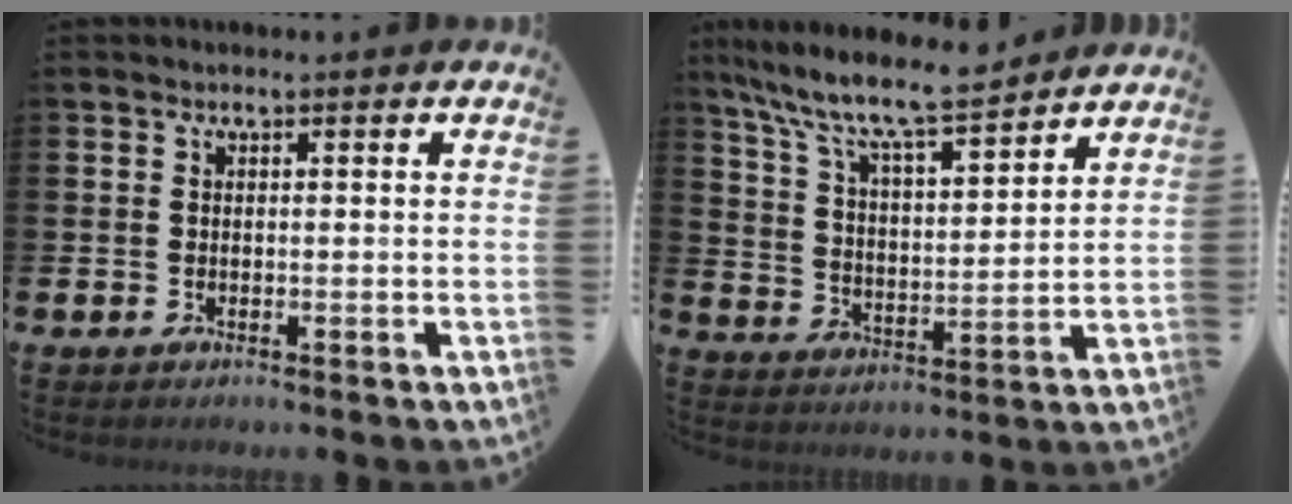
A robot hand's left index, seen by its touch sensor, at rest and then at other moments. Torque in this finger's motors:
{"motor_torque": [1.08, -1.06, 0.94, 0.21]}